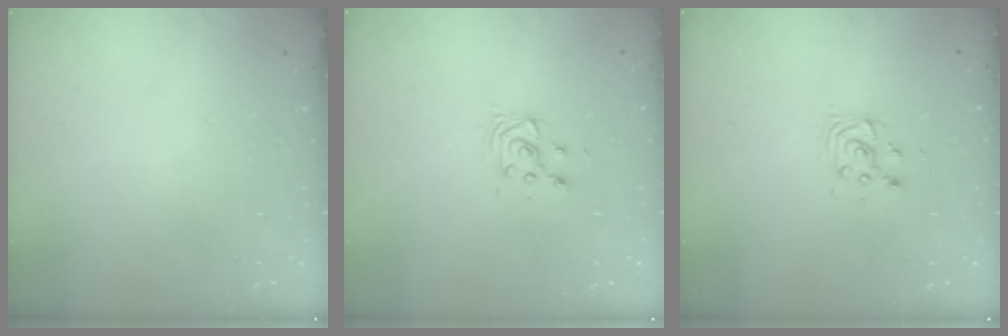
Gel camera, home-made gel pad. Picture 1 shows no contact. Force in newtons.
{"total": 3.1, "press": 3.1, "slide": 0.3}
{"total": 3.5, "press": 3.5, "slide": 0.4}